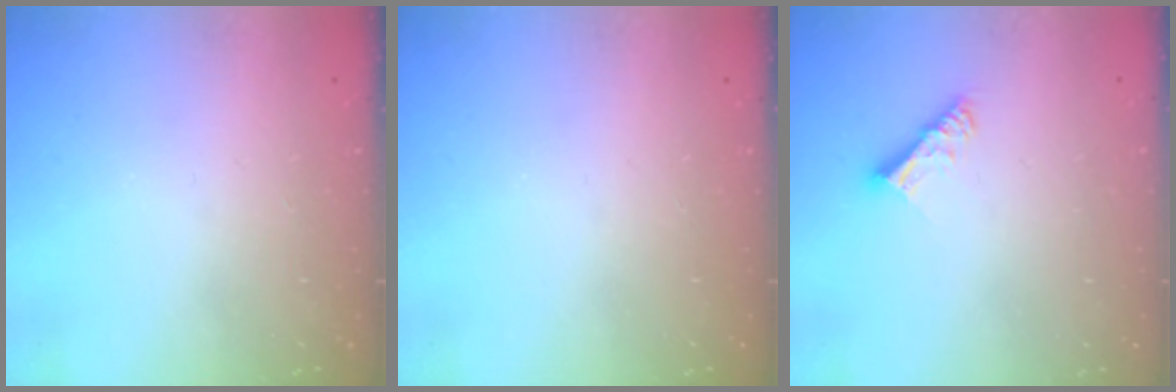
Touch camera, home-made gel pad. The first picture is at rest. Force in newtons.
{"total": 0.0}
{"total": 6.7, "press": 6.7, "slide": 0.6}